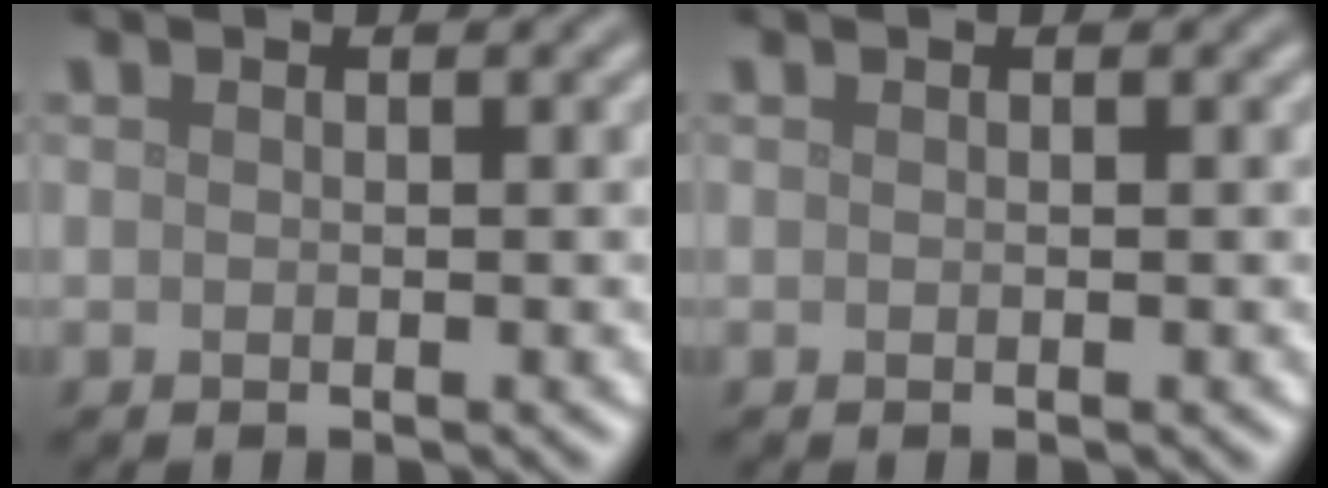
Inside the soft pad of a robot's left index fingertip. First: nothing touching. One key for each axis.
{"total": 0.0}